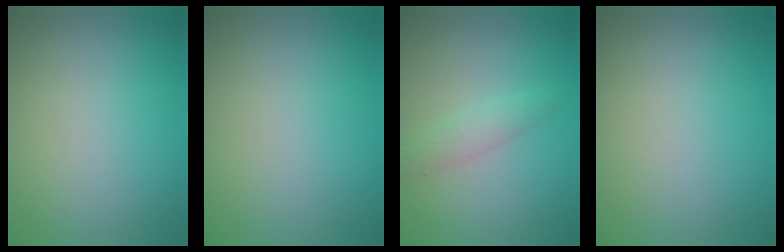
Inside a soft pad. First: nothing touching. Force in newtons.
{"total": 0.0}
{"total": 1.6, "press": 1.6, "slide": 0.0}
{"total": 0.0}